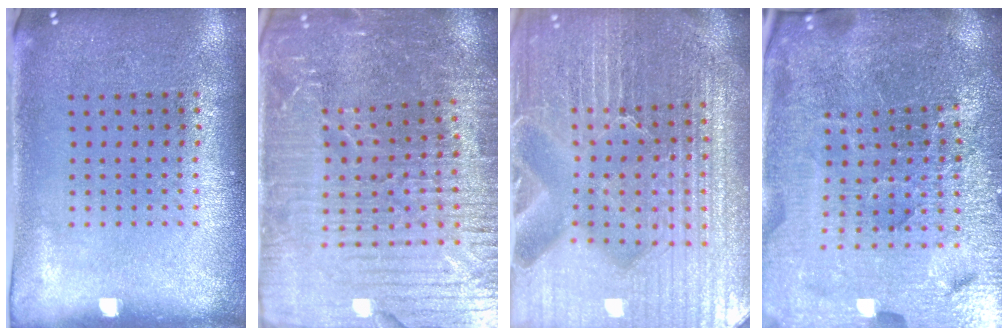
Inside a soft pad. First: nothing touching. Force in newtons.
{"total": 5.2, "press": 4.9, "slide": 1.9}
{"total": 6.5, "press": 5.8, "slide": 3.1}
{"total": 5.8, "press": 5.3, "slide": 2.4}